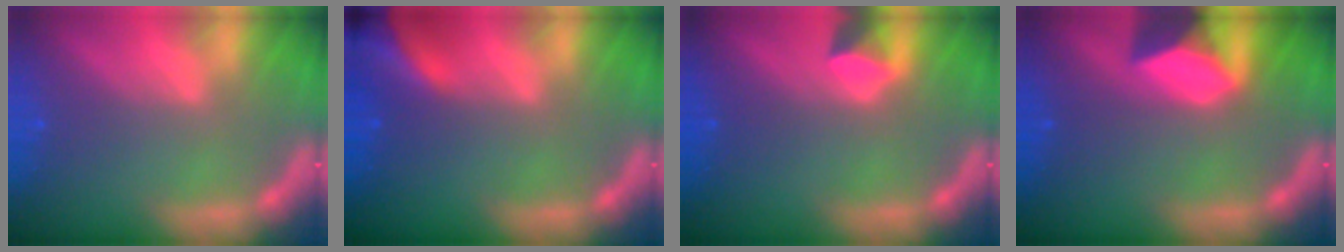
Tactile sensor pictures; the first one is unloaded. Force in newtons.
{"total": 9.4}
{"total": 1.9}
{"total": 6.4}